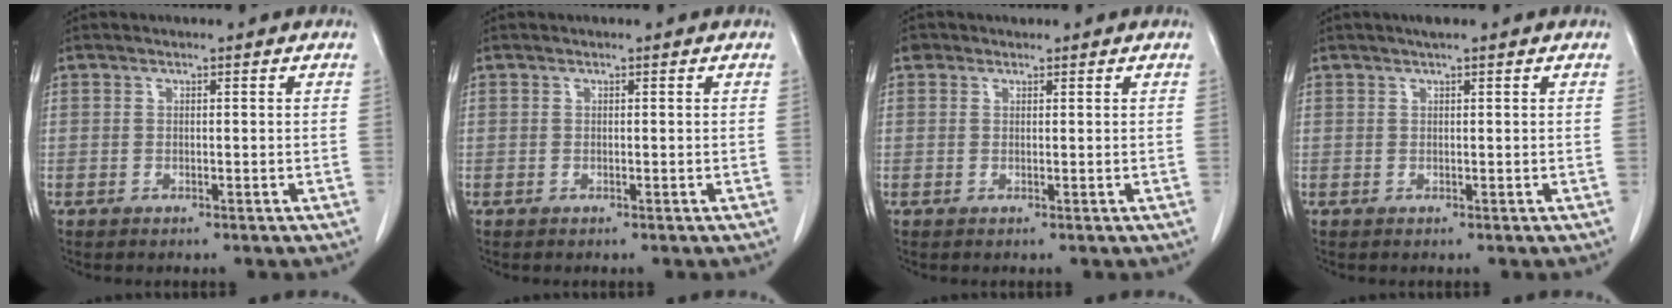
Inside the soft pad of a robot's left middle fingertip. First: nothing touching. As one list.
[{"total": 0.0}, {"total": 1.0, "force": [0.6, 0.8, 0.0], "torque": [0.002, 0.010, 0.008]}, {"total": 1.4, "force": [1.0, -0.1, 1.0], "torque": [-0.016, 0.009, 0.017]}]